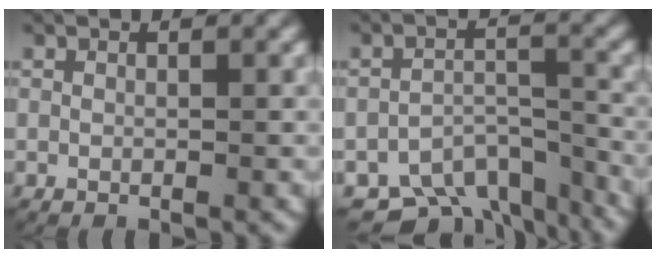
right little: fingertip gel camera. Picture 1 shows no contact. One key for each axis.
{"total": 8.8, "fx": -6.9, "fy": 4.5, "fz": 3.0, "tx": -0.043, "ty": -0.012, "tz": -0.112}